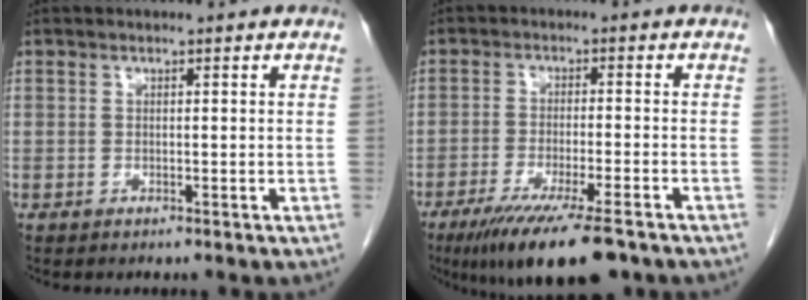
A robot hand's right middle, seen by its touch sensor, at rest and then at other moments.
{"total": 12.9, "force": [-9.4, 1.6, 8.6], "torque": [-0.132, -0.029, -0.148]}